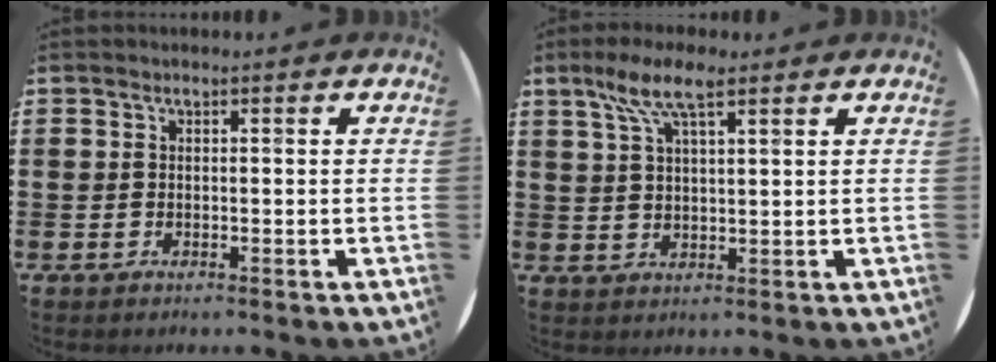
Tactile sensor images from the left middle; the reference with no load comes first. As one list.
[{"total": 7.0, "force": [4.4, 1.9, 5.1], "torque": [-0.109, 0.007, 0.076]}]